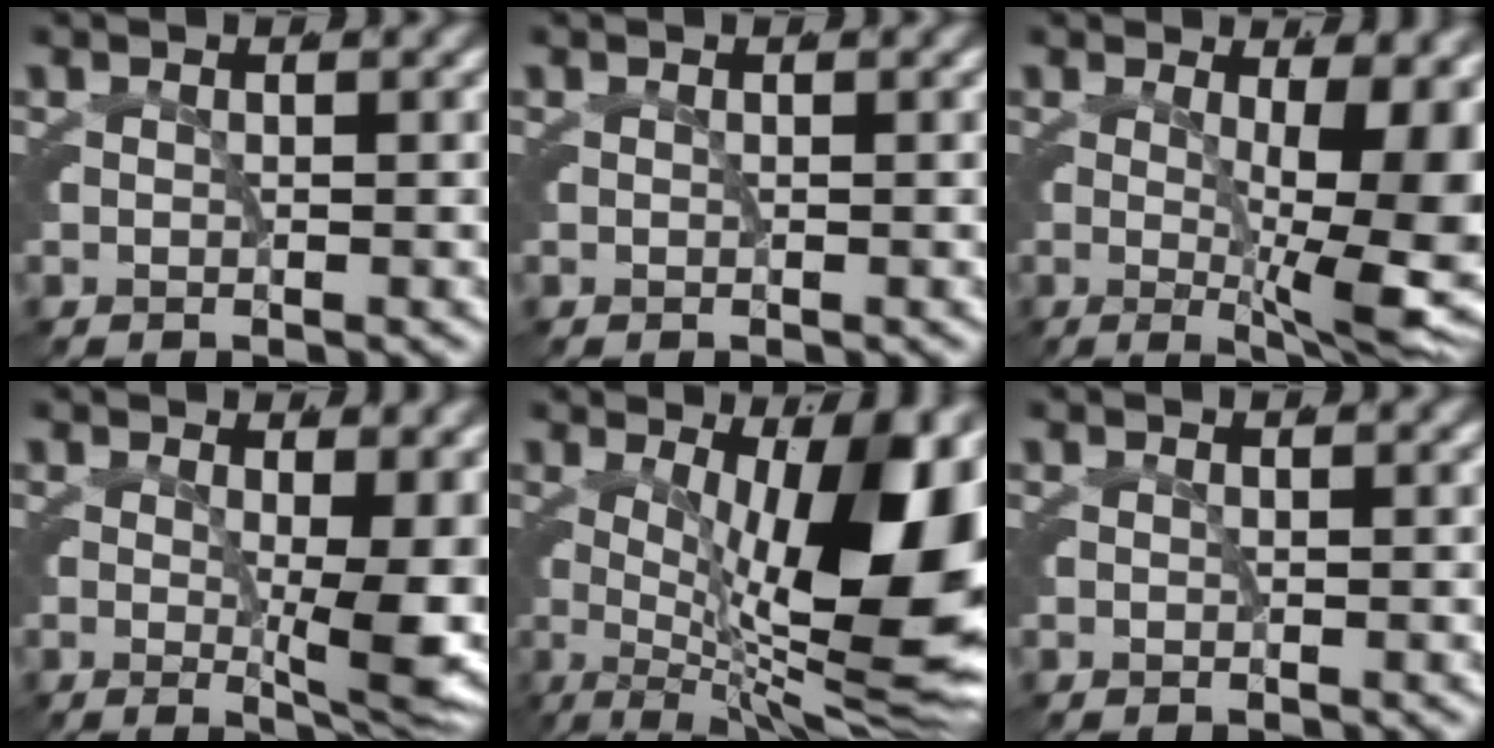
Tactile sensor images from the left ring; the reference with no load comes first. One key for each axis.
{"total": 0.0}
{"total": 8.6, "fx": -0.7, "fy": 2.8, "fz": 8.1, "tx": -0.090, "ty": -0.022, "tz": -0.003}
{"total": 5.6, "fx": -0.1, "fy": 1.1, "fz": 5.5, "tx": -0.064, "ty": -0.019, "tz": 0.001}
{"total": 17.0, "fx": 0.0, "fy": 7.3, "fz": 15.4, "tx": -0.184, "ty": -0.022, "tz": 0.012}
{"total": 0.0}